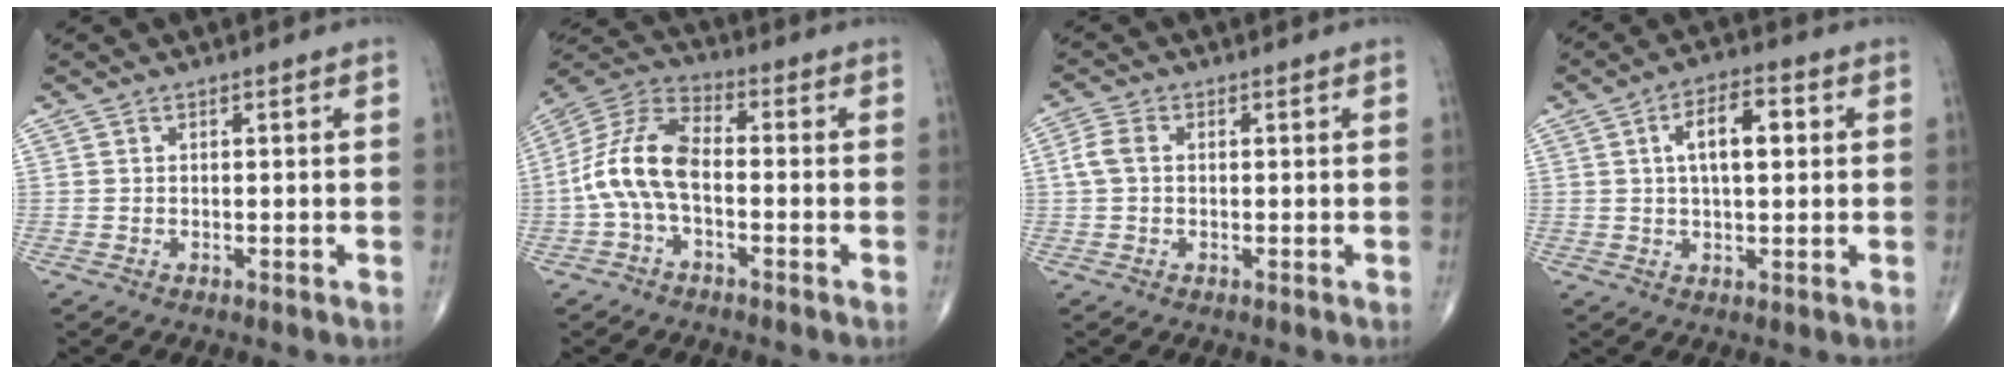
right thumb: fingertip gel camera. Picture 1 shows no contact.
{"total": 11.6, "force": [-1.8, 6.1, 9.7], "torque": [-0.202, 0.036, -0.046]}
{"total": 3.4, "force": [0.2, 2.3, 2.5], "torque": [-0.061, 0.010, 0.001]}
{"total": 8.4, "force": [1.8, 3.8, 7.3], "torque": [-0.111, 0.012, 0.023]}